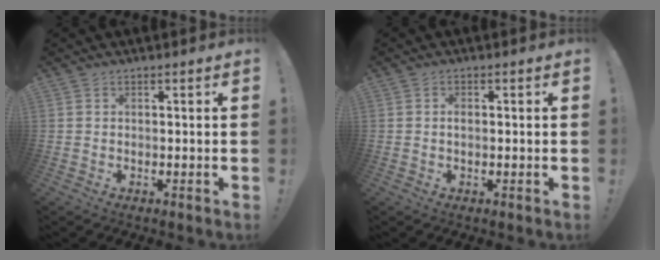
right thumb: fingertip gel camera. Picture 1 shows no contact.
{"total": 1.2, "force": [0.0, 0.6, 1.1], "torque": [-0.022, 0.004, 0.001]}